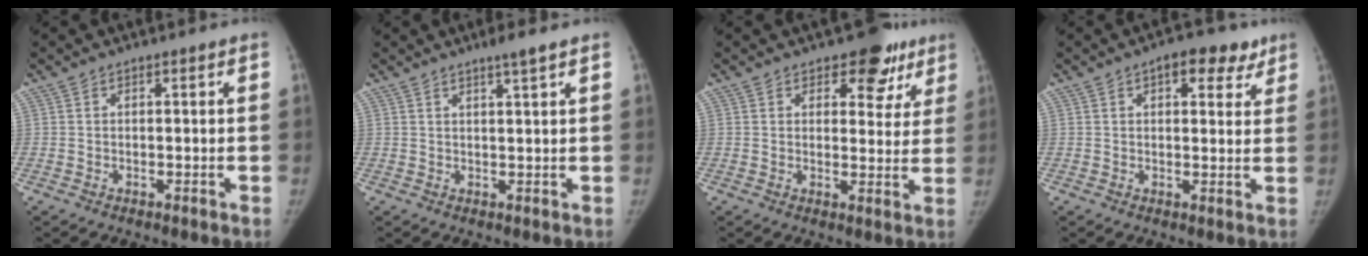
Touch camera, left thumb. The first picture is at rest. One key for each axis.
{"total": 3.0, "fx": 2.0, "fy": -0.2, "fz": 2.1, "tx": -0.040, "ty": -0.012, "tz": 0.037}
{"total": 8.6, "fx": 5.4, "fy": 5.2, "fz": 4.2, "tx": -0.002, "ty": -0.022, "tz": 0.066}
{"total": 8.1, "fx": 4.4, "fy": 4.2, "fz": 5.2, "tx": -0.036, "ty": -0.011, "tz": 0.052}